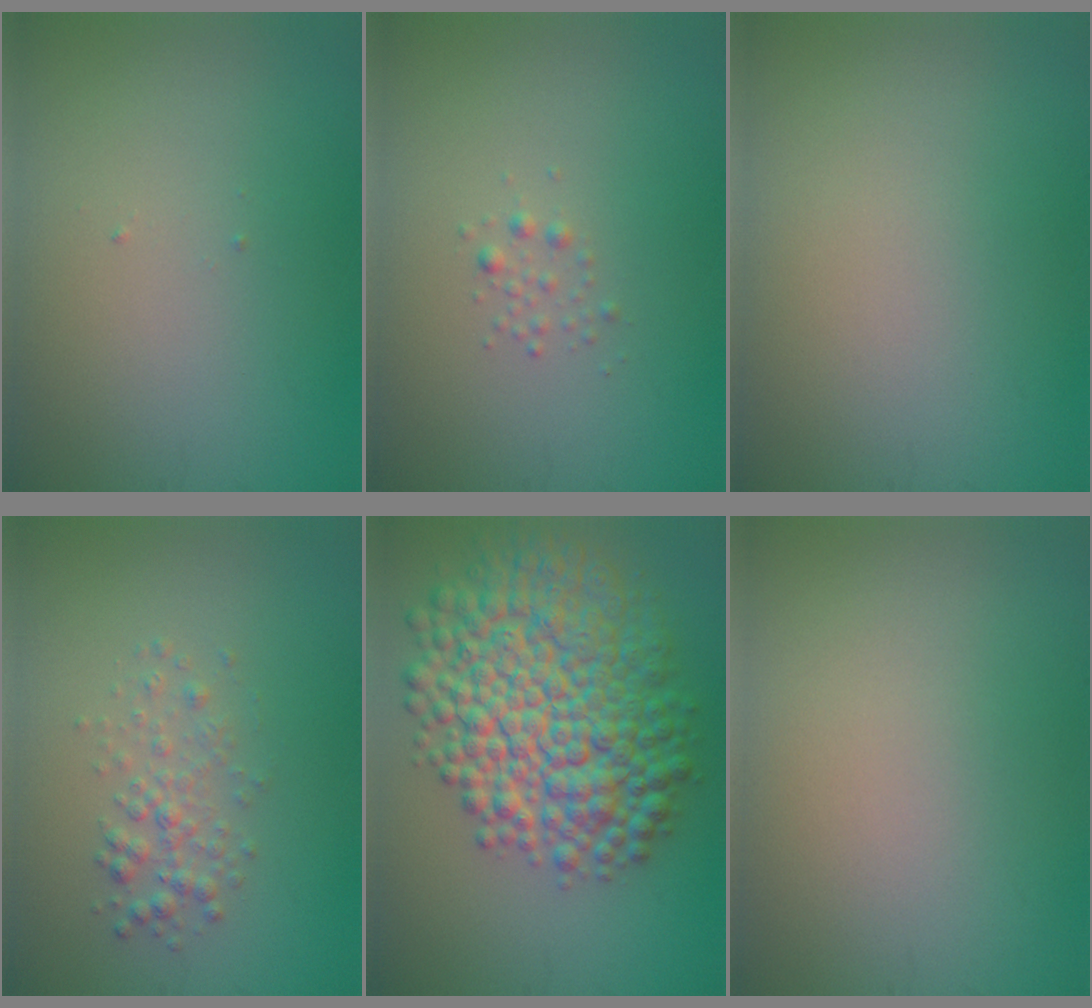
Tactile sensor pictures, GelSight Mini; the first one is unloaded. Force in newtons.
{"total": 0.8, "press": 0.8, "slide": 0.0}
{"total": 0.0}
{"total": 2.1, "press": 2.1, "slide": 0.0}
{"total": 11.6, "press": 11.6, "slide": 0.3}
{"total": 0.0}